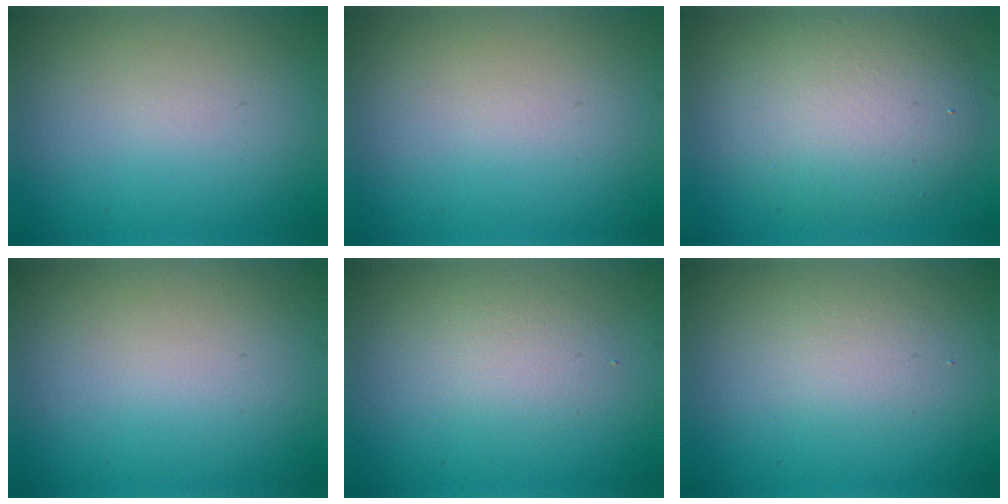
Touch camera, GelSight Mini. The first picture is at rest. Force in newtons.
{"total": 0.0}
{"total": 6.8, "press": 6.7, "slide": 0.5}
{"total": 0.0}
{"total": 2.0, "press": 2.0, "slide": 0.1}
{"total": 1.6, "press": 1.6, "slide": 0.2}